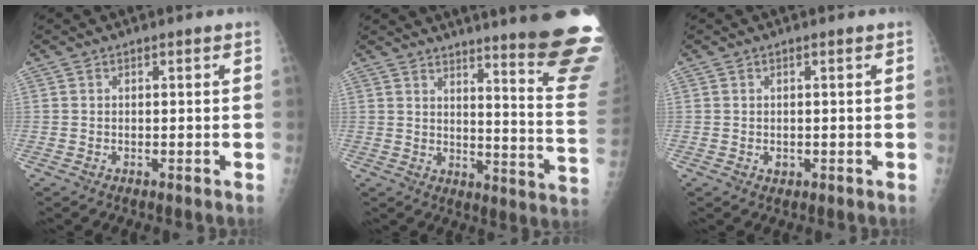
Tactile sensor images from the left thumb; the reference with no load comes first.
{"total": 22.6, "force": [17.8, 1.0, 13.9], "torque": [-0.158, -0.159, 0.214]}
{"total": 0.9, "force": [0.0, 0.7, 0.7], "torque": [-0.006, -0.001, 0.003]}